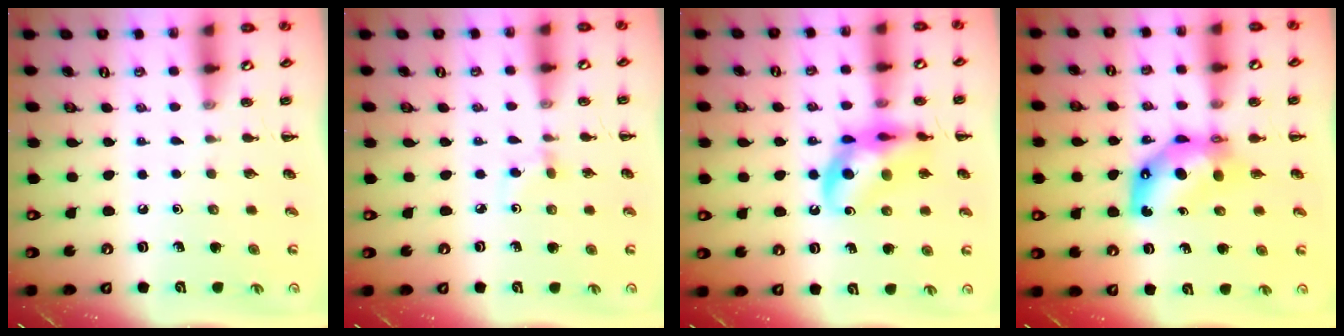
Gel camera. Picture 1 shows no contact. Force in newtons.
{"total": 2.7, "press": 2.4, "slide": 1.2}
{"total": 13.5, "press": 13.2, "slide": 2.9}
{"total": 7.7, "press": 7.4, "slide": 2.2}